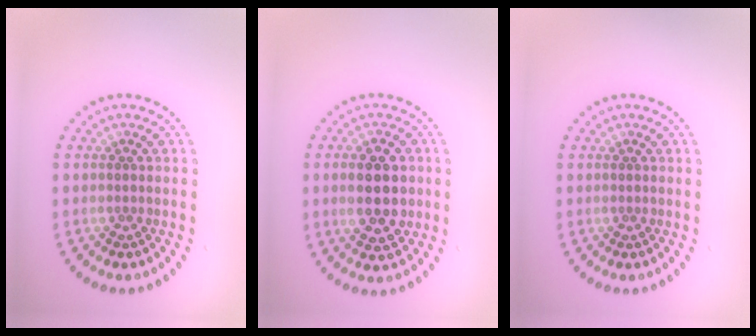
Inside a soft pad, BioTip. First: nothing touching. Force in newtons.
{"total": 5.2, "press": 5.2, "slide": 0.2}
{"total": 0.0}